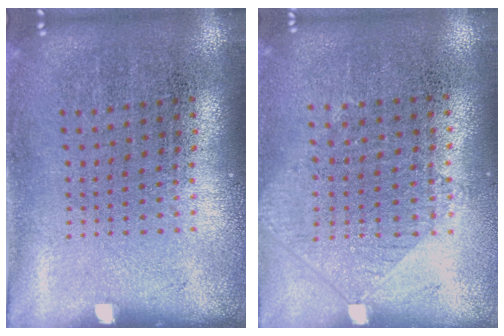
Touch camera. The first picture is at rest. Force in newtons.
{"total": 0.9, "press": 0.8, "slide": 0.3}